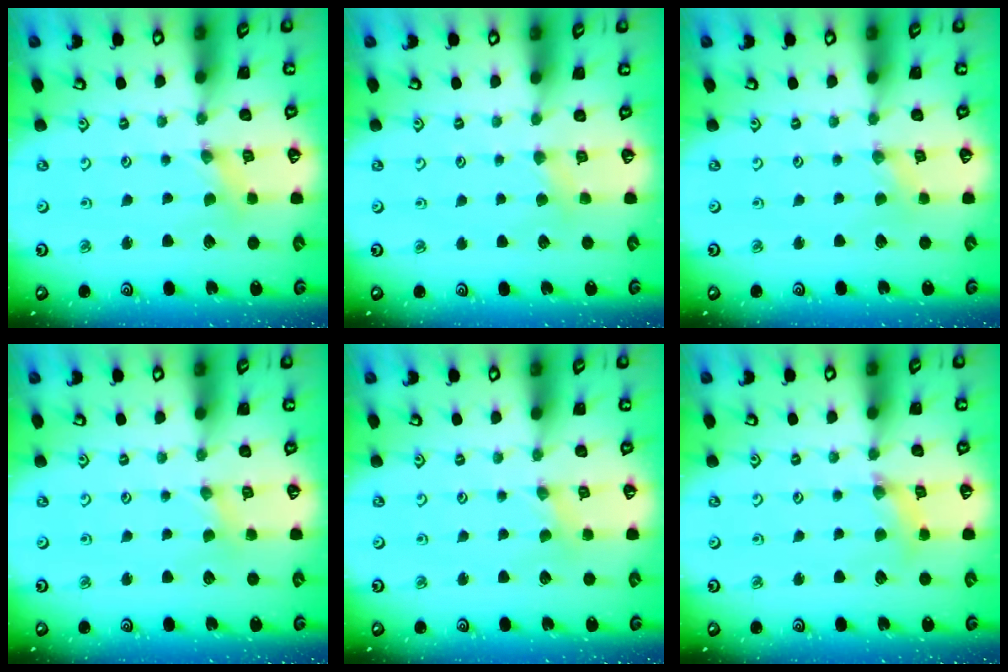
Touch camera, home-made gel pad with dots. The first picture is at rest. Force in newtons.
{"total": 2.8, "press": 2.8, "slide": 0.6}
{"total": 0.0}
{"total": 1.6, "press": 1.5, "slide": 0.3}
{"total": 1.4, "press": 1.3, "slide": 0.3}
{"total": 4.0, "press": 4.0, "slide": 0.4}